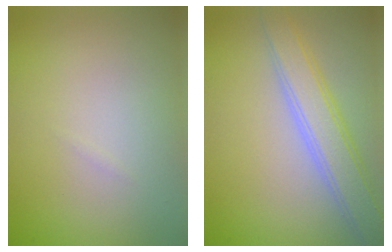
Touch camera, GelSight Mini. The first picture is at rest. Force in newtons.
{"total": 4.6, "press": 4.6, "slide": 0.3}